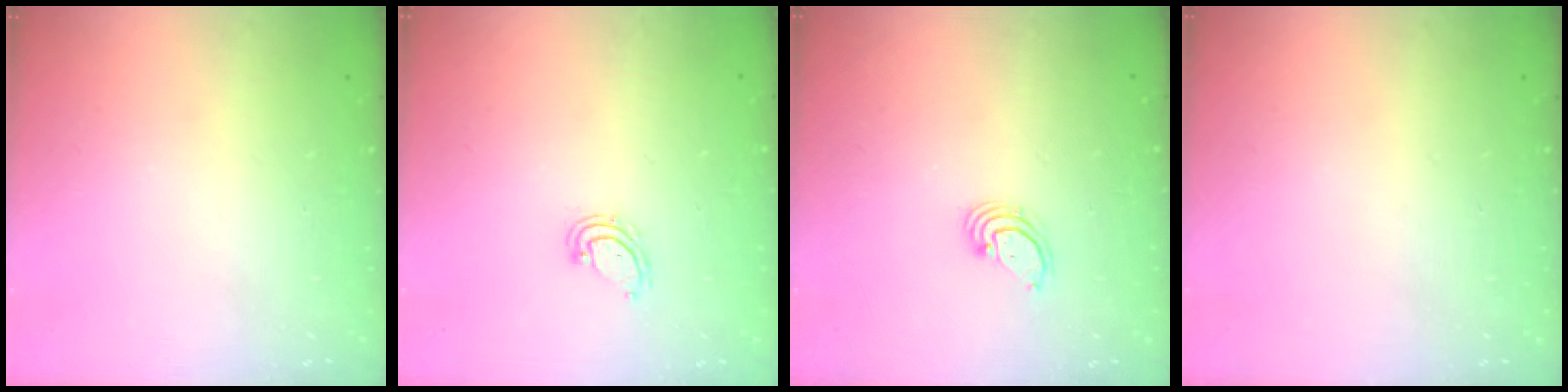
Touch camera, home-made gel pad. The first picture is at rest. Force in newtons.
{"total": 3.2, "press": 3.1, "slide": 0.2}
{"total": 2.7, "press": 2.7, "slide": 0.3}
{"total": 0.0}